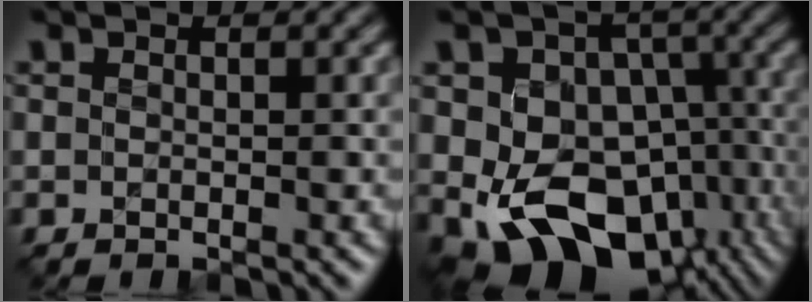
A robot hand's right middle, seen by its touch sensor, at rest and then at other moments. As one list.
[{"total": 12.3, "force": [-3.7, 8.8, 7.9], "torque": [-0.118, -0.012, -0.056]}]